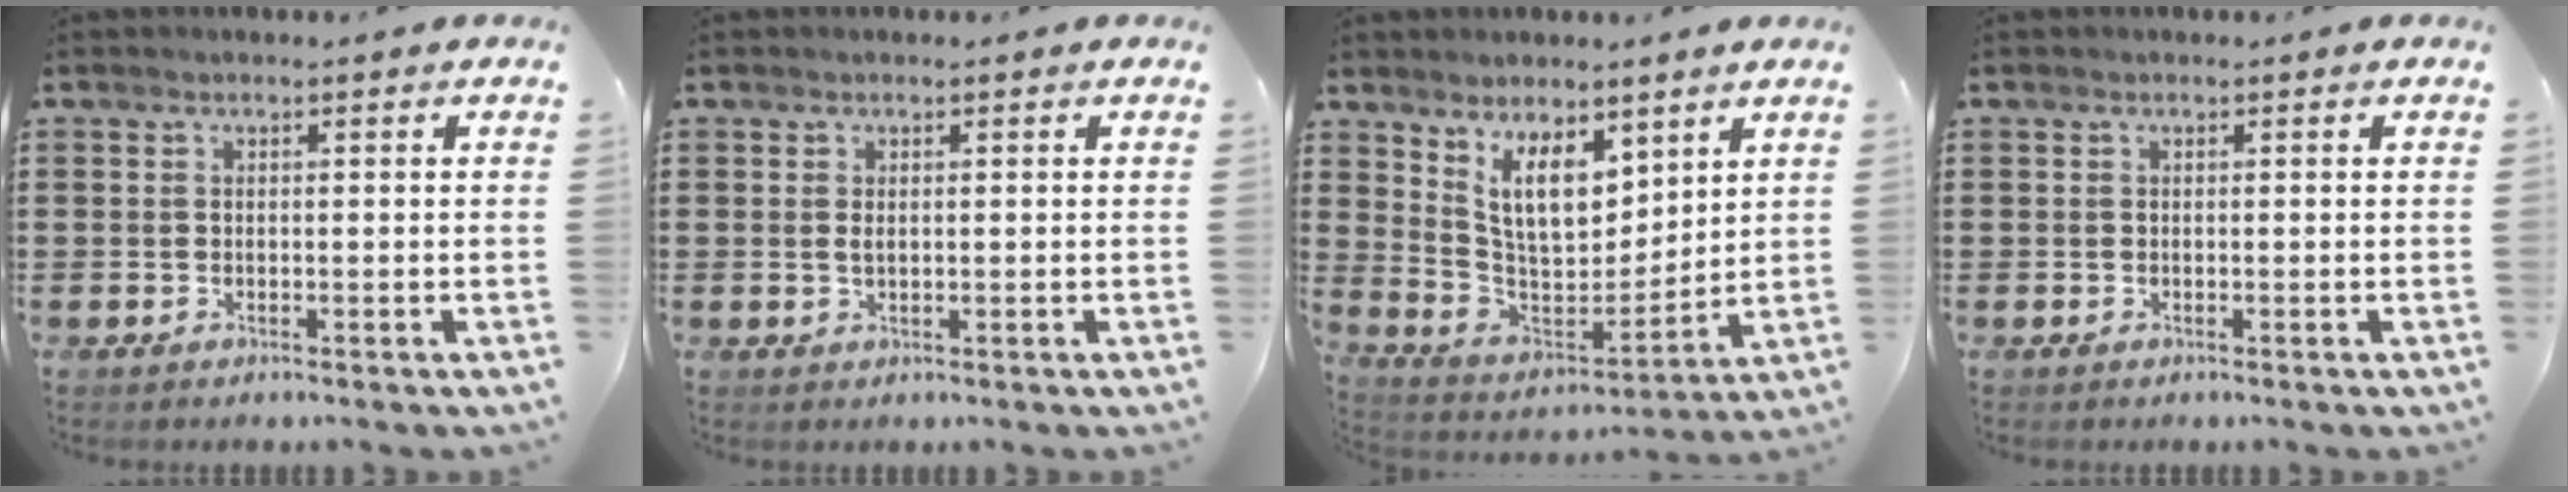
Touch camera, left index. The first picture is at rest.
{"total": 0.9, "force": [0.1, 0.4, 0.8], "torque": [-0.018, 0.004, 0.001]}
{"total": 9.4, "force": [5.9, 4.5, 5.7], "torque": [-0.116, -0.019, 0.110]}
{"total": 0.0}